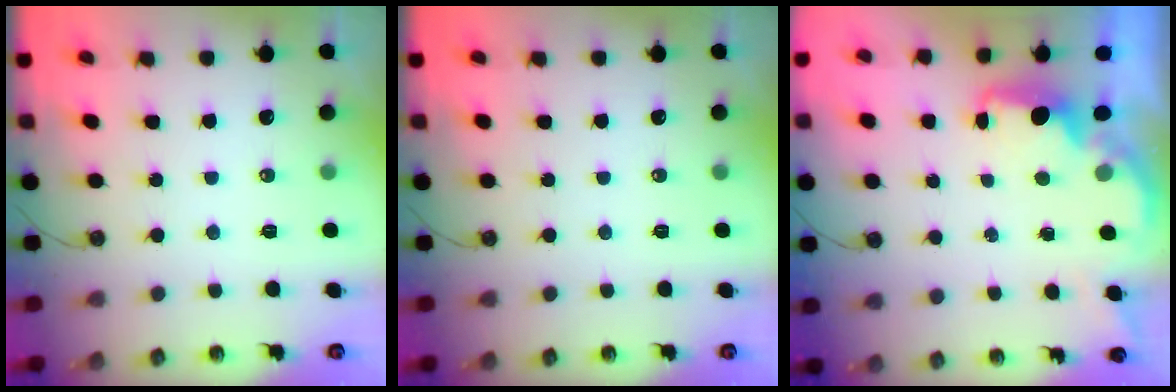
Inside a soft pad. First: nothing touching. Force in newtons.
{"total": 0.0}
{"total": 2.2, "press": 2.1, "slide": 0.8}